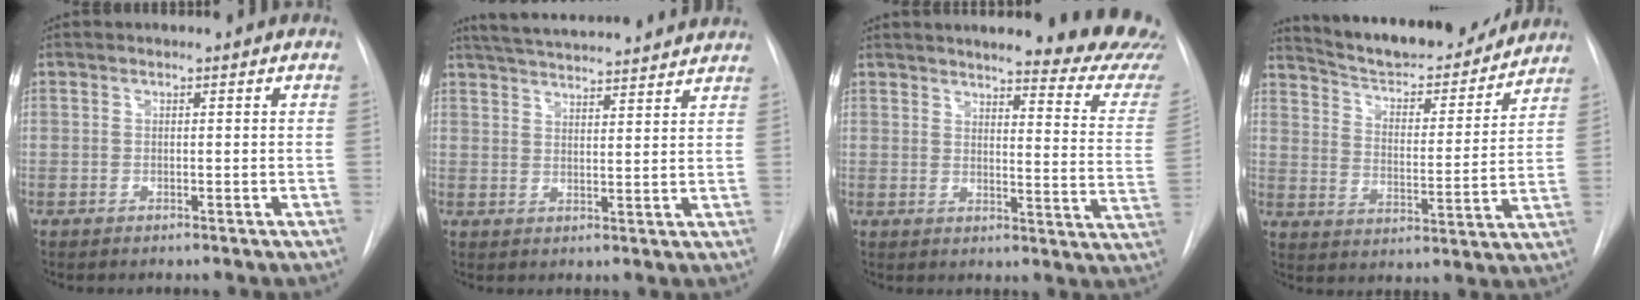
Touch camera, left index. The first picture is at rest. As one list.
[{"total": 18.1, "force": [16.8, 1.8, 6.5], "torque": [-0.110, 0.024, 0.231]}, {"total": 20.6, "force": [18.9, 1.8, 8.0], "torque": [-0.094, -0.096, 0.203]}, {"total": 19.9, "force": [18.2, 4.1, 7.1], "torque": [-0.105, -0.012, 0.263]}]